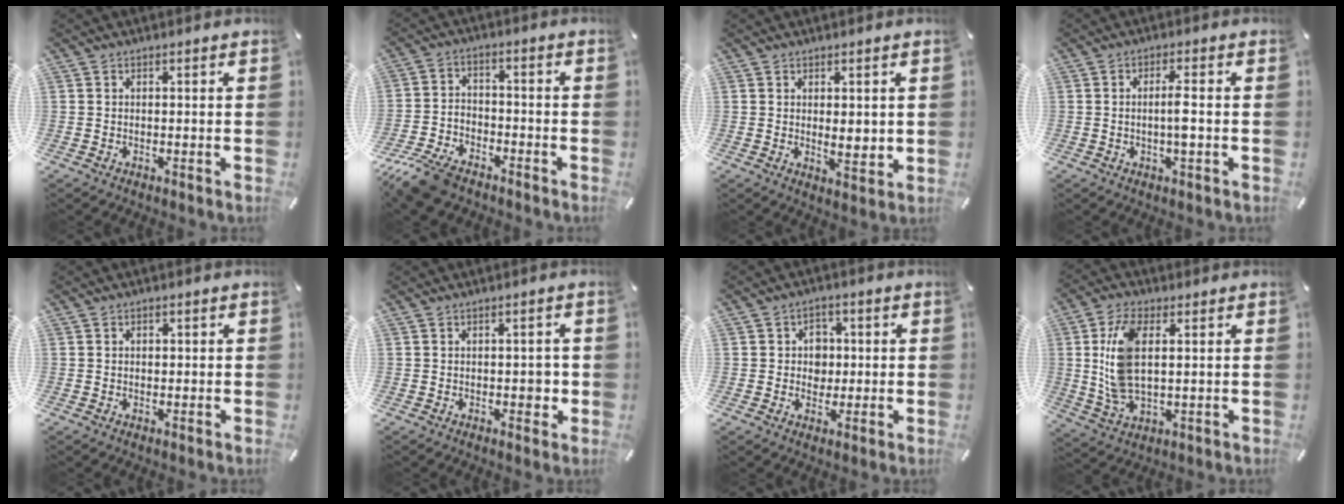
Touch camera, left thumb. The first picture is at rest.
{"total": 9.9, "force": [-8.0, 4.3, 3.9], "torque": [-0.076, 0.040, -0.153]}
{"total": 3.7, "force": [1.1, 2.1, 2.9], "torque": [-0.035, -0.007, 0.016]}
{"total": 4.3, "force": [-0.4, 0.8, 4.2], "torque": [-0.076, 0.000, -0.009]}
{"total": 0.9, "force": [0.1, 0.8, 0.5], "torque": [-0.003, 0.002, -0.002]}
{"total": 2.9, "force": [-0.3, 1.8, 2.3], "torque": [-0.023, -0.002, -0.009]}
{"total": 5.5, "force": [0.1, 5.1, 2.0], "torque": [-0.017, 0.000, -0.005]}
{"total": 11.9, "force": [2.2, 6.1, 10.0], "torque": [-0.228, -0.003, 0.038]}